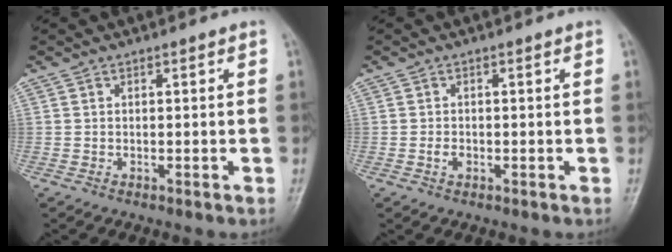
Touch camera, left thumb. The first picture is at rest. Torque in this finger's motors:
{"motor_torque": [-0.32, 0.57, 0.31, -0.09, 0.00]}